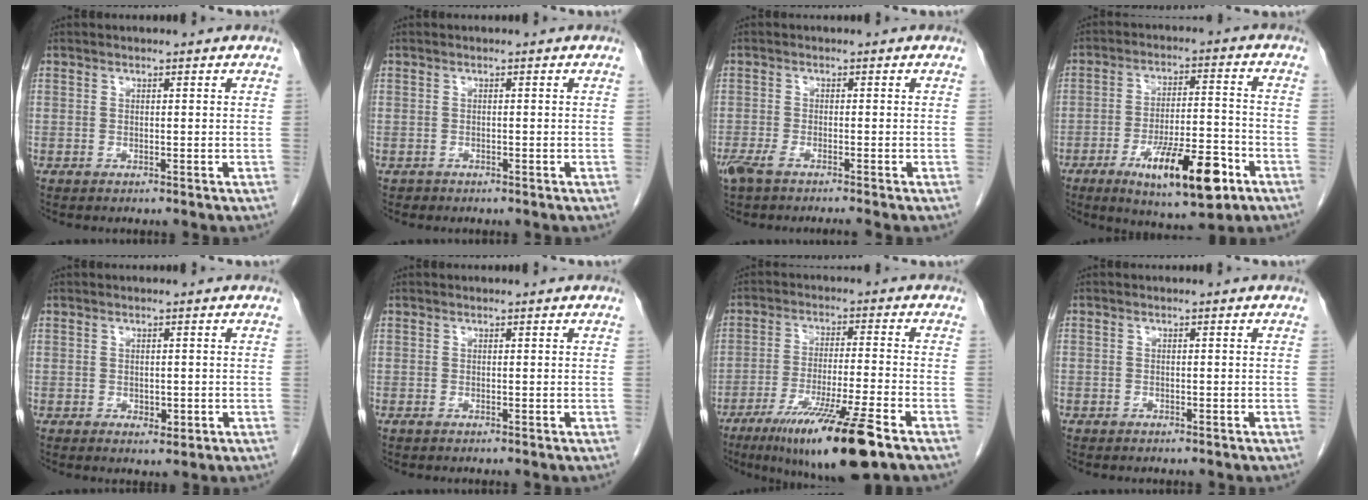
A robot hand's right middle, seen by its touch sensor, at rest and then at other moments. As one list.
[{"total": 0.6, "force": [-0.4, 0.4, 0.0], "torque": [-0.008, 0.002, -0.009]}, {"total": 4.2, "force": [-3.3, 0.3, 2.6], "torque": [-0.045, -0.008, -0.060]}, {"total": 13.6, "force": [-6.8, 3.2, 11.3], "torque": [-0.182, -0.005, -0.102]}, {"total": 2.0, "force": [-0.7, 1.1, 1.5], "torque": [-0.020, 0.000, -0.003]}, {"total": 0.0}, {"total": 14.6, "force": [-8.9, 0.1, 11.6], "torque": [-0.196, -0.040, -0.150]}, {"total": 0.9, "force": [-0.7, 0.6, 0.1], "torque": [-0.004, 0.004, -0.013]}]